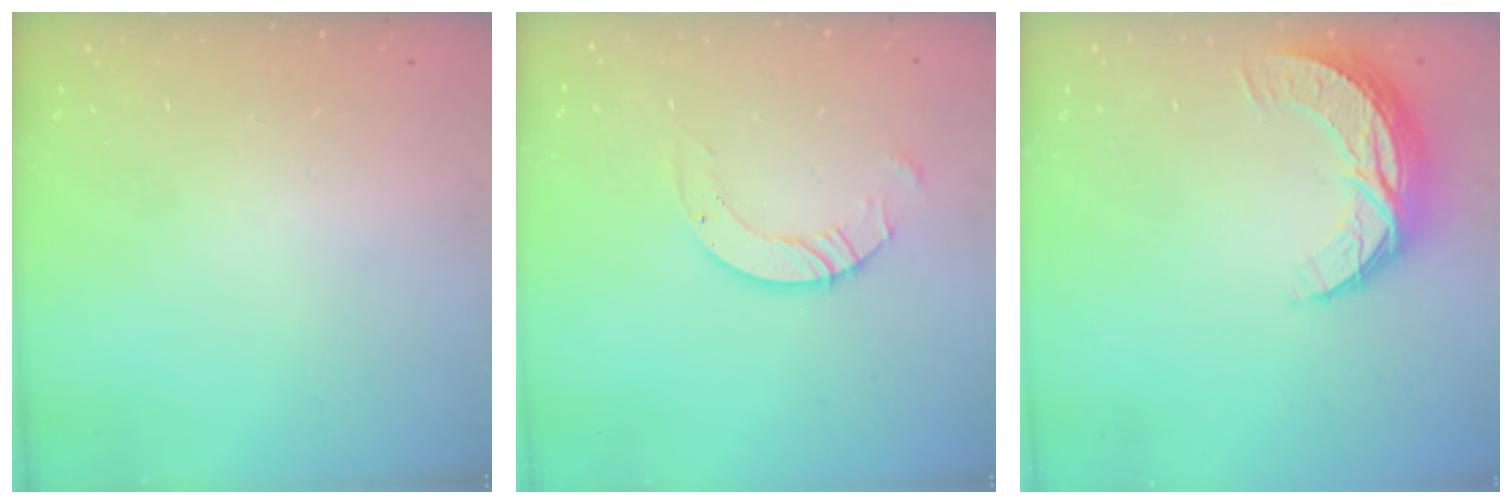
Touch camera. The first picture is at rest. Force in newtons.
{"total": 5.0, "press": 5.0, "slide": 0.3}
{"total": 8.9, "press": 8.9, "slide": 0.6}